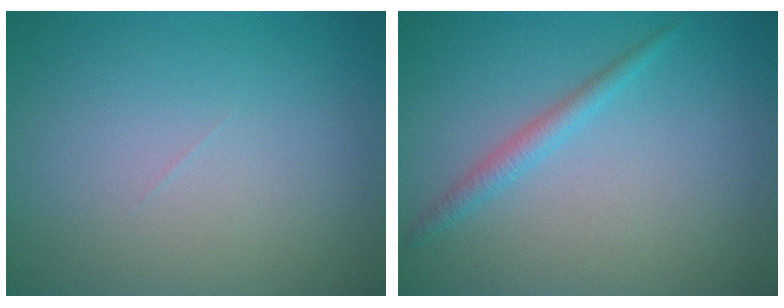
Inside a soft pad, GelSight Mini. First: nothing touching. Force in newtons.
{"total": 1.6, "press": 1.6, "slide": 0.1}